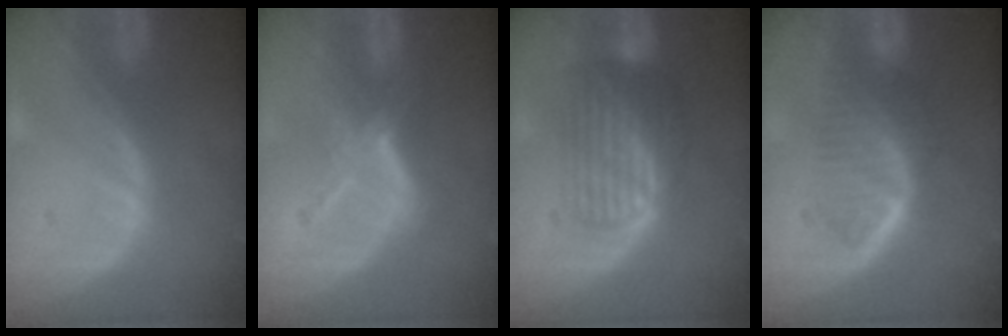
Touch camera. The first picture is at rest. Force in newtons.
{"total": 4.8, "press": 4.7, "slide": 1.2}
{"total": 6.8, "press": 6.5, "slide": 2.0}
{"total": 6.6, "press": 5.9, "slide": 2.9}